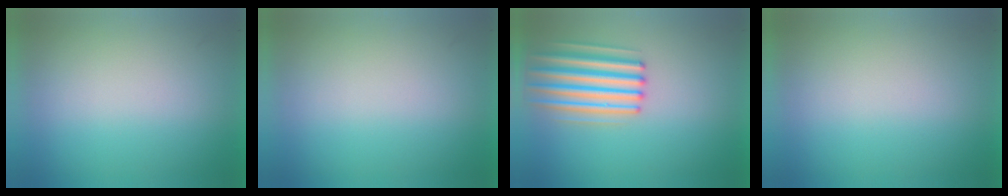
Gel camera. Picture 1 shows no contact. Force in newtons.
{"total": 0.0}
{"total": 4.8}
{"total": 0.0}